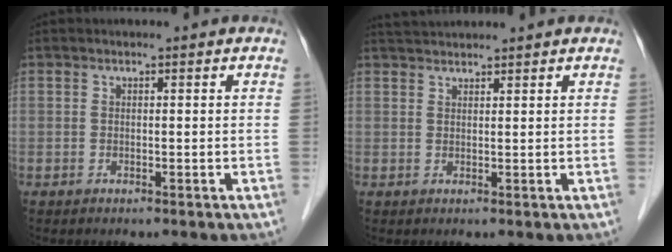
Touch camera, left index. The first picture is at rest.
{"total": 3.5, "force": [3.4, 0.0, 0.8], "torque": [-0.014, 0.031, 0.064]}